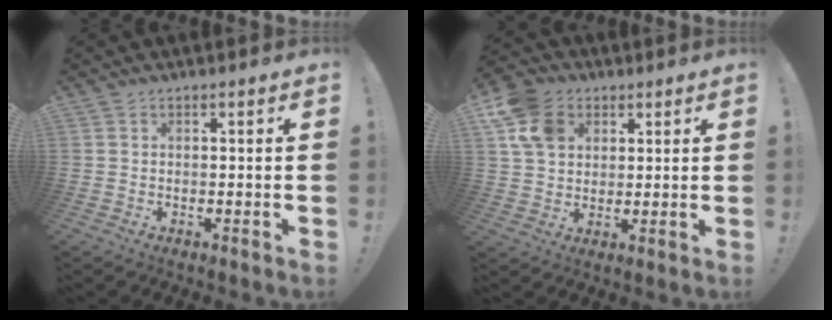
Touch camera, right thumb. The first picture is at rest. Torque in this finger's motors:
{"motor_torque": [0.59, 0.53, 0.07, -0.15, 0.01]}